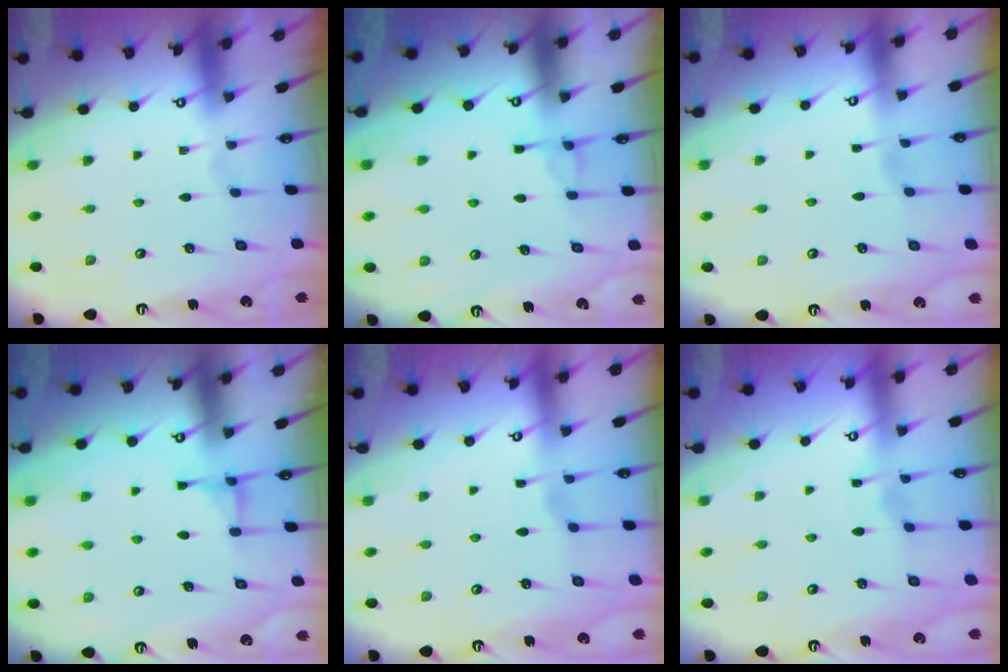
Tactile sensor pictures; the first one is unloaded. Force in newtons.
{"total": 4.5, "press": 4.4, "slide": 0.8}
{"total": 2.0, "press": 2.0, "slide": 0.3}
{"total": 3.6, "press": 3.5, "slide": 0.5}
{"total": 2.7, "press": 2.6, "slide": 0.3}
{"total": 2.9, "press": 2.9, "slide": 0.4}